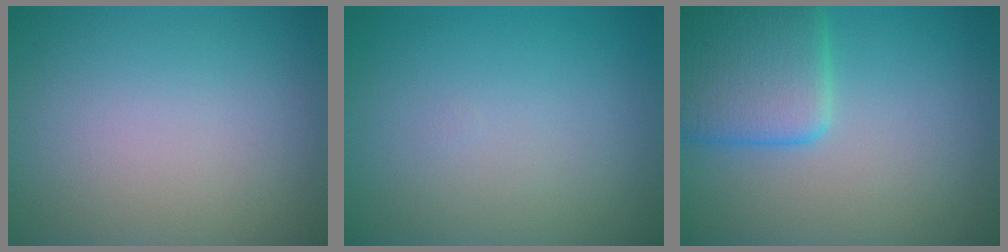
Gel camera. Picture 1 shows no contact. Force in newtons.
{"total": 0.0}
{"total": 5.6, "press": 5.6, "slide": 0.3}